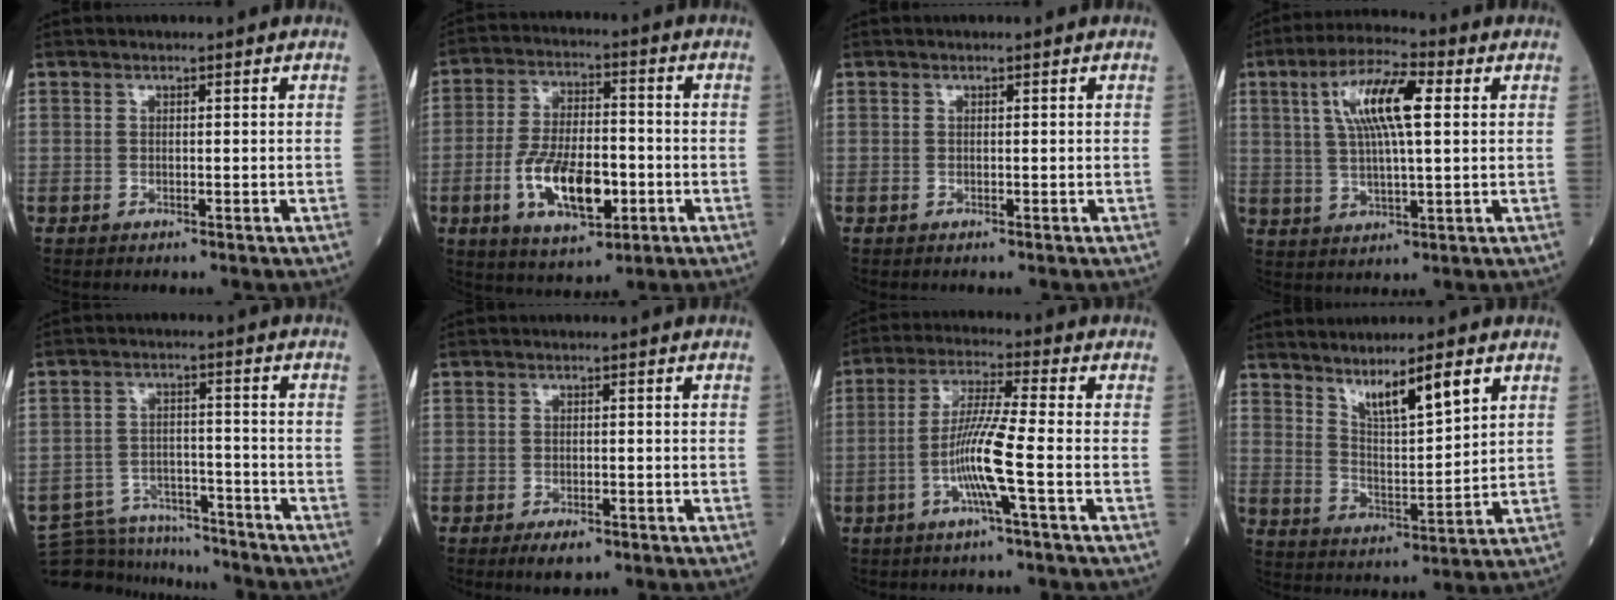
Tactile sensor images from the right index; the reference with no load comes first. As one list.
[{"total": 13.2, "force": [-4.1, 5.4, 11.4], "torque": [-0.224, -0.001, -0.066]}, {"total": 0.0}, {"total": 11.6, "force": [3.0, 2.9, 10.8], "torque": [-0.215, 0.019, 0.056]}, {"total": 14.4, "force": [-13.6, 4.0, 2.2], "torque": [-0.052, 0.021, -0.207]}, {"total": 4.1, "force": [-2.6, 2.0, 2.5], "torque": [-0.046, -0.006, -0.034]}, {"total": 9.3, "force": [-2.9, -0.3, 8.9], "torque": [-0.179, -0.003, -0.058]}, {"total": 8.9, "force": [5.6, 1.5, 6.8], "torque": [-0.130, -0.004, 0.106]}]